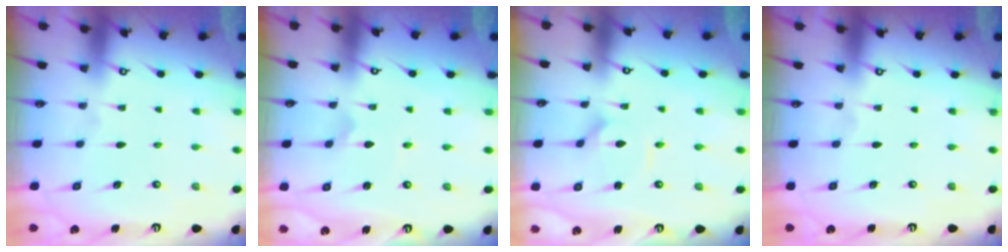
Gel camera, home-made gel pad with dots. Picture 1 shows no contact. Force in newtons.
{"total": 1.0, "press": 1.0, "slide": 0.0}
{"total": 2.7, "press": 2.6, "slide": 0.3}
{"total": 0.0}